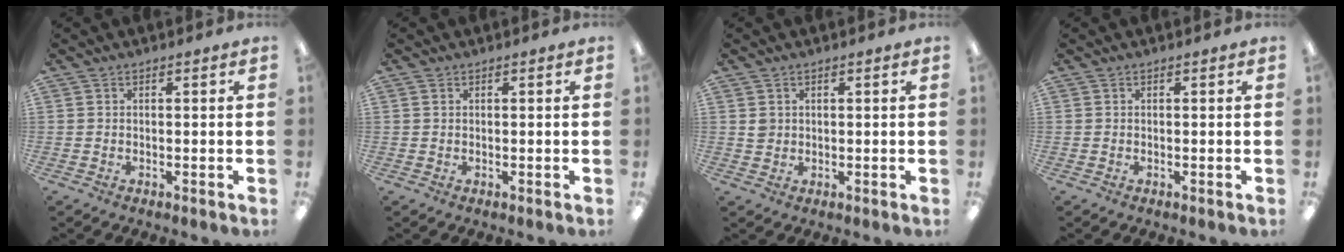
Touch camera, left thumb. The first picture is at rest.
{"total": 0.9, "force": [0.4, 0.6, 0.5], "torque": [-0.011, 0.003, 0.007]}
{"total": 2.1, "force": [0.8, 1.9, 0.4], "torque": [-0.011, 0.003, 0.015]}
{"total": 0.0}